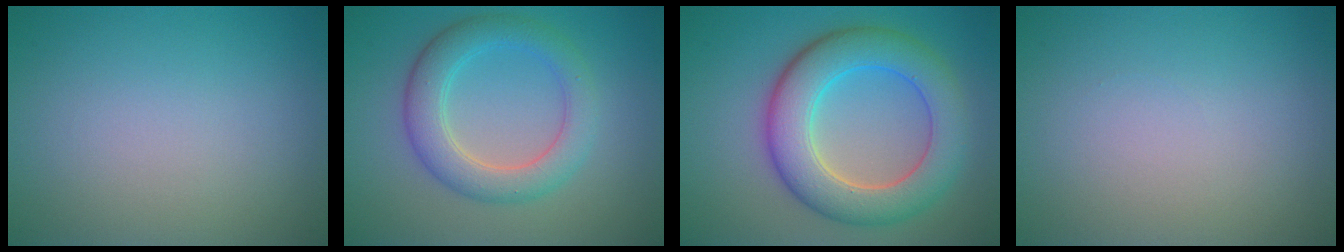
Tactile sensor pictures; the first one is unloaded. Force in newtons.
{"total": 4.7, "press": 4.7, "slide": 0.2}
{"total": 7.8, "press": 7.8, "slide": 0.4}
{"total": 0.0}